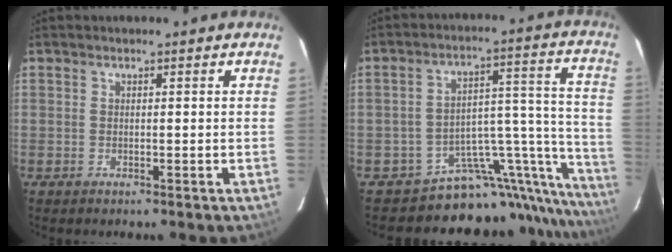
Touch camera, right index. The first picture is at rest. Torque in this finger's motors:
{"motor_torque": [0.74, -0.90, 0.15, -0.07]}